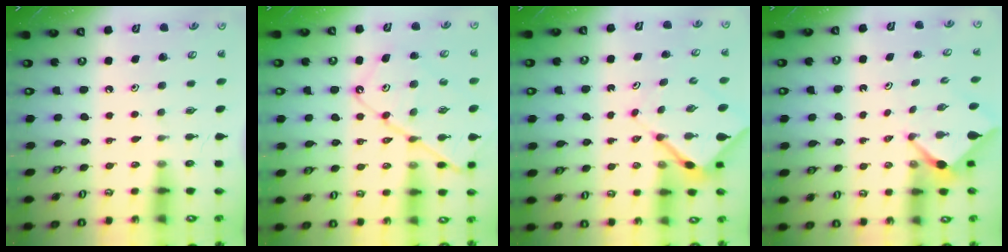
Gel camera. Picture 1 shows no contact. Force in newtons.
{"total": 14.9, "press": 14.8, "slide": 1.7}
{"total": 7.5, "press": 7.5, "slide": 0.6}
{"total": 2.7, "press": 2.6, "slide": 0.3}